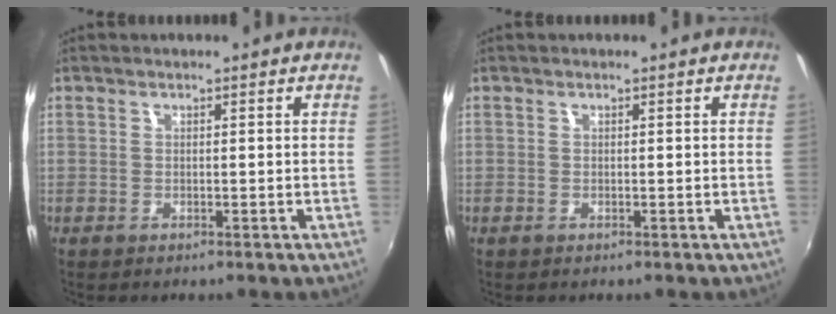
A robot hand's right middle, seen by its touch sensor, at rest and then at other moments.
{"total": 0.0}